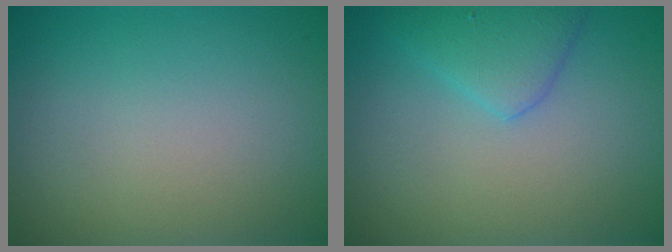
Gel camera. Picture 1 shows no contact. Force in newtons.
{"total": 2.8, "press": 2.8, "slide": 0.2}